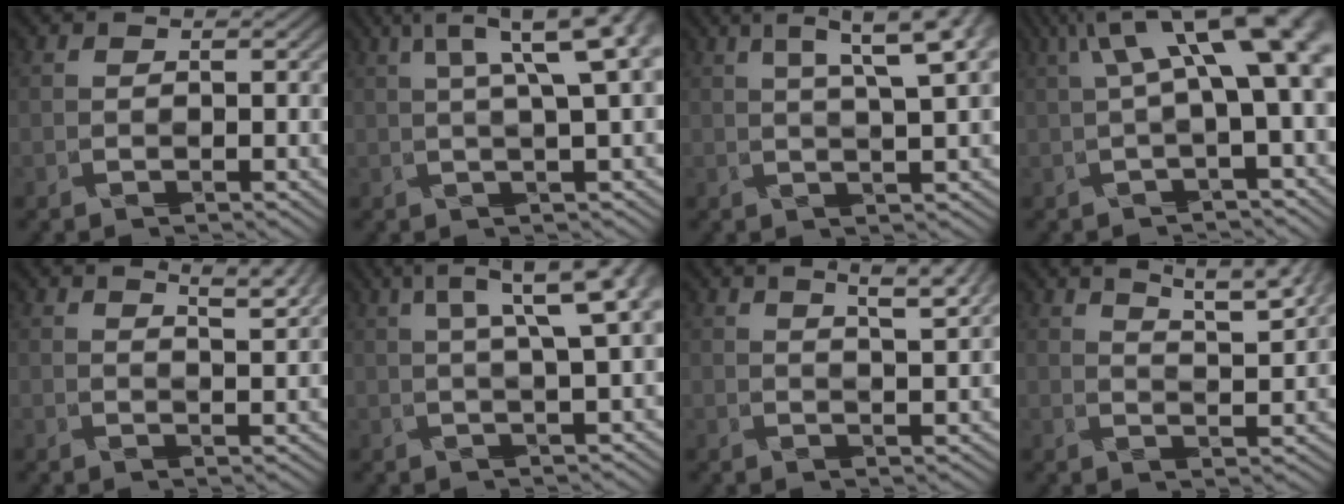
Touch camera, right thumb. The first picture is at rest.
{"total": 8.3, "force": [3.2, 1.1, 7.6], "torque": [-0.125, 0.022, 0.049]}
{"total": 6.5, "force": [3.3, 0.2, 5.6], "torque": [-0.105, 0.017, 0.053]}
{"total": 13.0, "force": [4.0, 3.2, 12.0], "torque": [-0.194, 0.021, 0.071]}
{"total": 3.2, "force": [2.6, -0.2, 1.8], "torque": [-0.045, 0.001, 0.047]}
{"total": 7.6, "force": [3.1, 0.5, 6.9], "torque": [-0.115, 0.020, 0.050]}
{"total": 3.9, "force": [2.7, -0.2, 2.8], "torque": [-0.058, 0.007, 0.045]}
{"total": 5.8, "force": [4.8, 0.0, 3.3], "torque": [-0.062, 0.006, 0.073]}